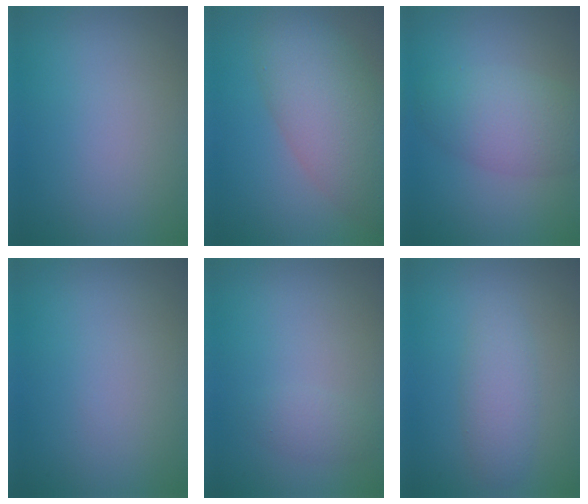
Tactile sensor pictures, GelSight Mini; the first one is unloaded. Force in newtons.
{"total": 7.6, "press": 7.5, "slide": 0.6}
{"total": 4.6, "press": 4.6, "slide": 0.2}
{"total": 0.0}
{"total": 1.2, "press": 1.2, "slide": 0.0}
{"total": 2.7, "press": 2.7, "slide": 0.1}